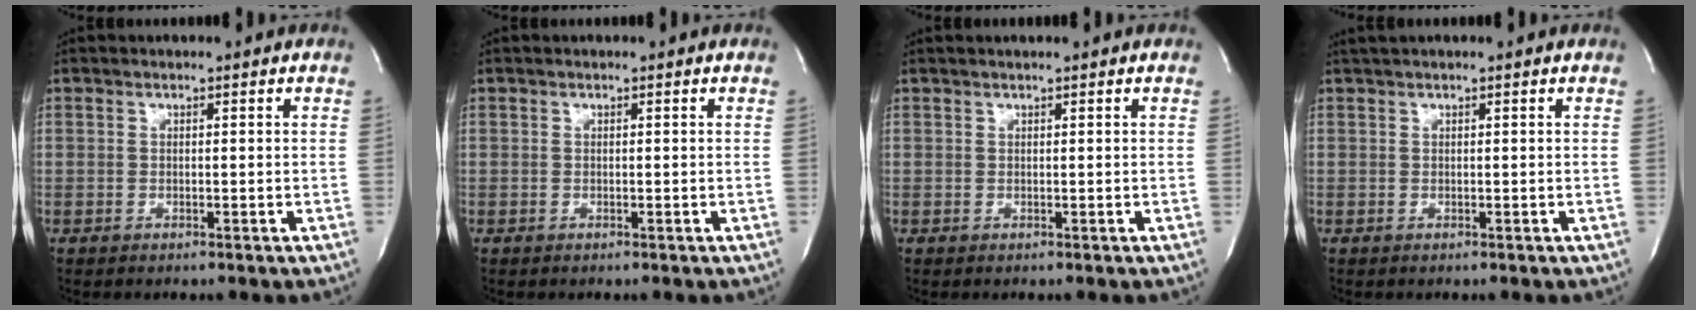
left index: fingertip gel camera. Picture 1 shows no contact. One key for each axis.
{"total": 0.0}
{"total": 1.0, "fx": 0.8, "fy": -0.2, "fz": 0.5, "tx": -0.011, "ty": 0.010, "tz": 0.017}
{"total": 1.5, "fx": 1.2, "fy": -0.2, "fz": 0.9, "tx": -0.018, "ty": 0.020, "tz": 0.026}